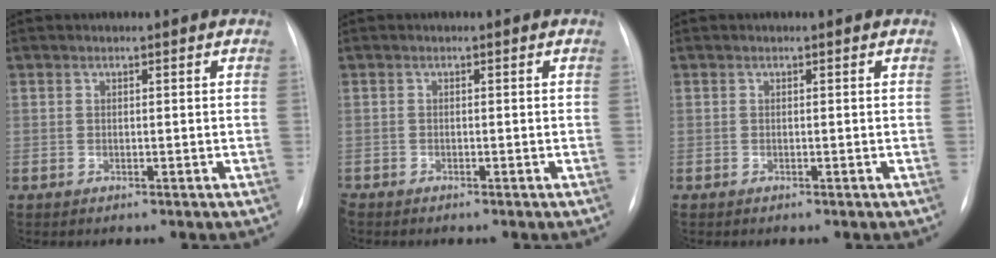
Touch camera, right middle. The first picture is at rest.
{"total": 0.8, "force": [-0.8, 0.1, 0.1], "torque": [-0.004, -0.003, -0.015]}
{"total": 0.0}